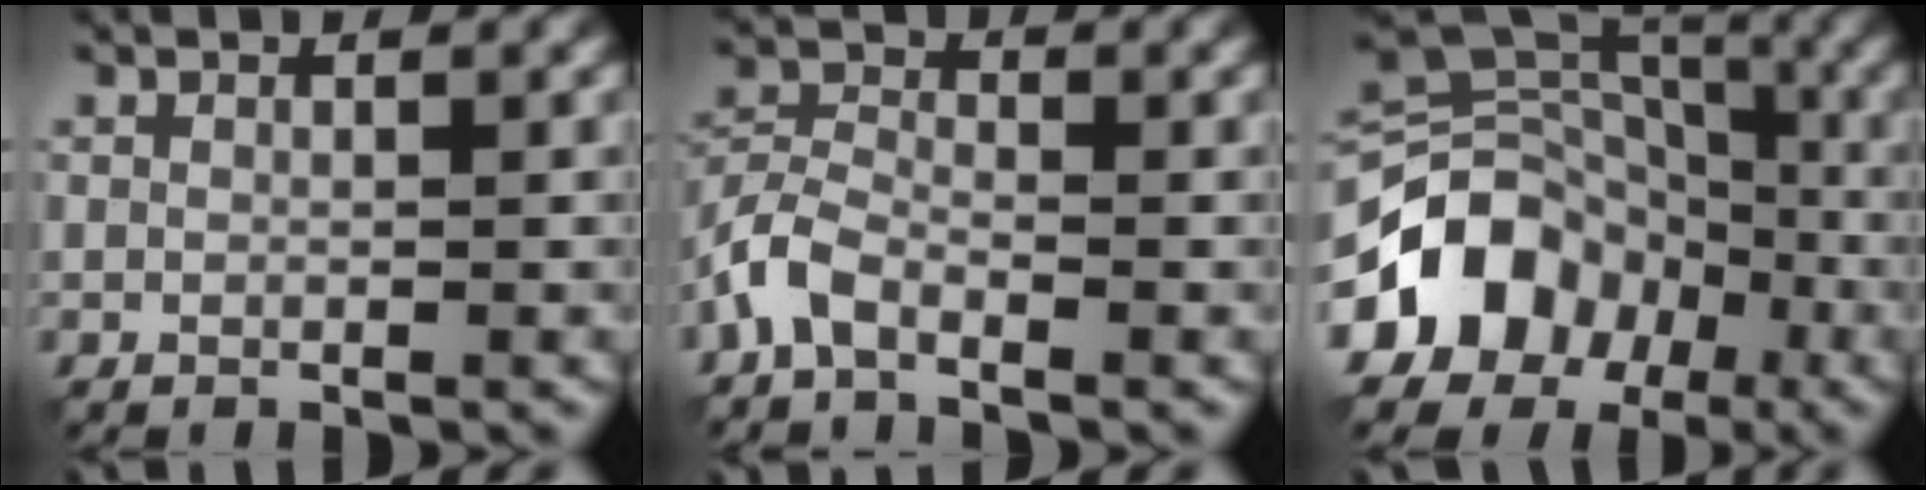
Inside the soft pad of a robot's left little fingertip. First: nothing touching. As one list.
[{"total": 3.6, "force": [-2.4, 1.6, 2.1], "torque": [-0.047, 0.004, -0.065]}, {"total": 10.6, "force": [-4.7, 8.4, 4.4], "torque": [-0.088, 0.019, -0.100]}]